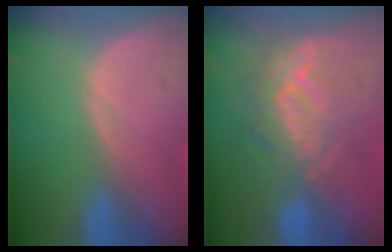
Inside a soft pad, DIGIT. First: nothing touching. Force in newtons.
{"total": 9.4, "press": 8.5, "slide": 4.1}